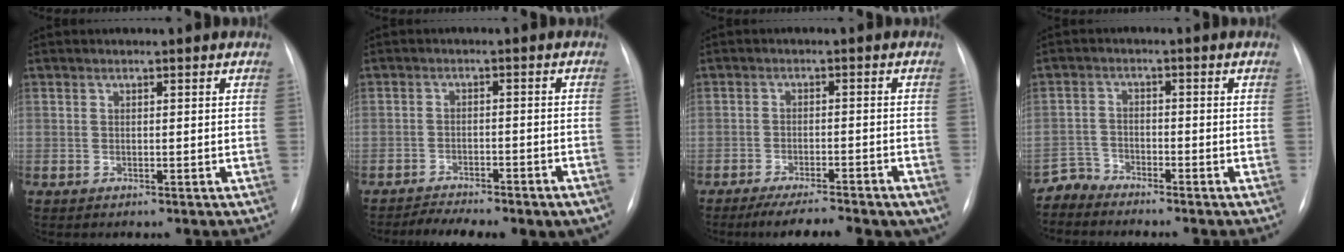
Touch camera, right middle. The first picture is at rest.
{"total": 10.6, "force": [-8.3, 2.7, 6.0], "torque": [-0.082, 0.008, -0.112]}
{"total": 12.6, "force": [-9.6, 2.6, 7.7], "torque": [-0.088, -0.013, -0.132]}
{"total": 3.0, "force": [-2.8, 0.0, -1.1], "torque": [0.024, -0.015, -0.055]}